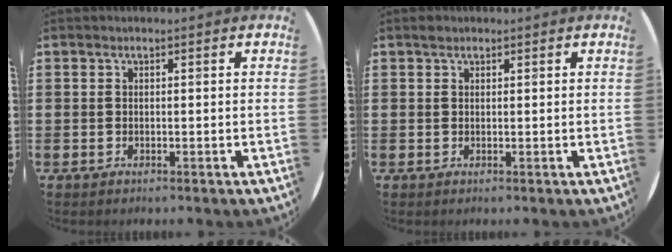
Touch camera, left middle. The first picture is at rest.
{"total": 0.6, "force": [0.6, 0.3, 0.1], "torque": [0.004, -0.002, 0.009]}